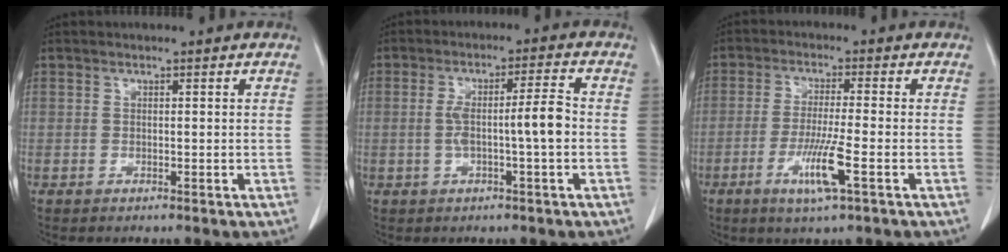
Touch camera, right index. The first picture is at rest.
{"total": 6.3, "force": [-0.8, 0.1, 6.2], "torque": [-0.114, 0.015, -0.011]}
{"total": 7.1, "force": [-2.8, -0.3, 6.5], "torque": [-0.125, -0.018, -0.053]}